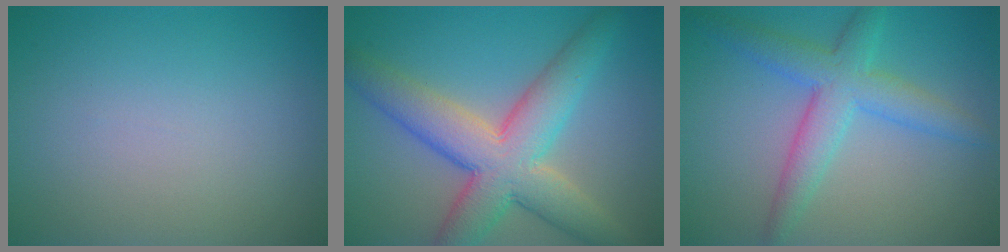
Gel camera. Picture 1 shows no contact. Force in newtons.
{"total": 8.6, "press": 8.5, "slide": 0.4}
{"total": 3.5, "press": 3.5, "slide": 0.3}